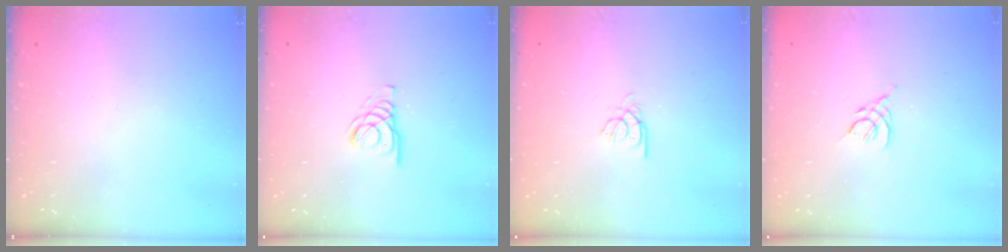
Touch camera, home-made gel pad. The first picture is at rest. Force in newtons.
{"total": 3.7, "press": 3.7, "slide": 0.4}
{"total": 2.2, "press": 2.1, "slide": 0.4}
{"total": 2.8, "press": 2.8, "slide": 0.7}